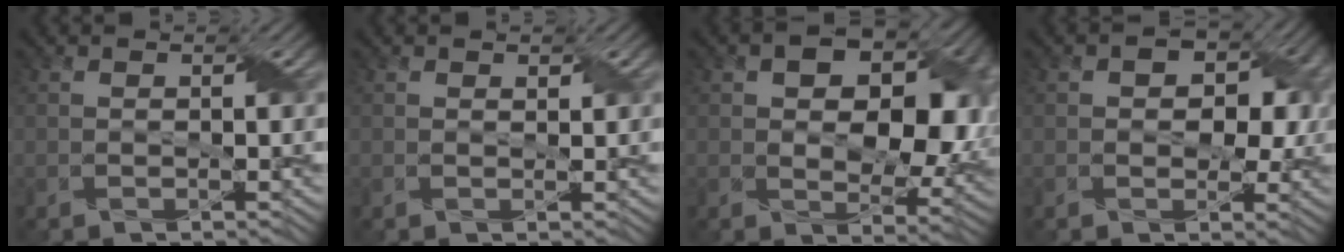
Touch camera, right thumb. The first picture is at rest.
{"total": 0.6, "force": [0.5, 0.3, 0.2], "torque": [-0.007, -0.004, 0.011]}
{"total": 13.0, "force": [2.6, 7.8, 10.0], "torque": [-0.134, 0.001, 0.047]}
{"total": 5.9, "force": [0.8, 4.2, 4.1], "torque": [-0.049, -0.002, 0.002]}